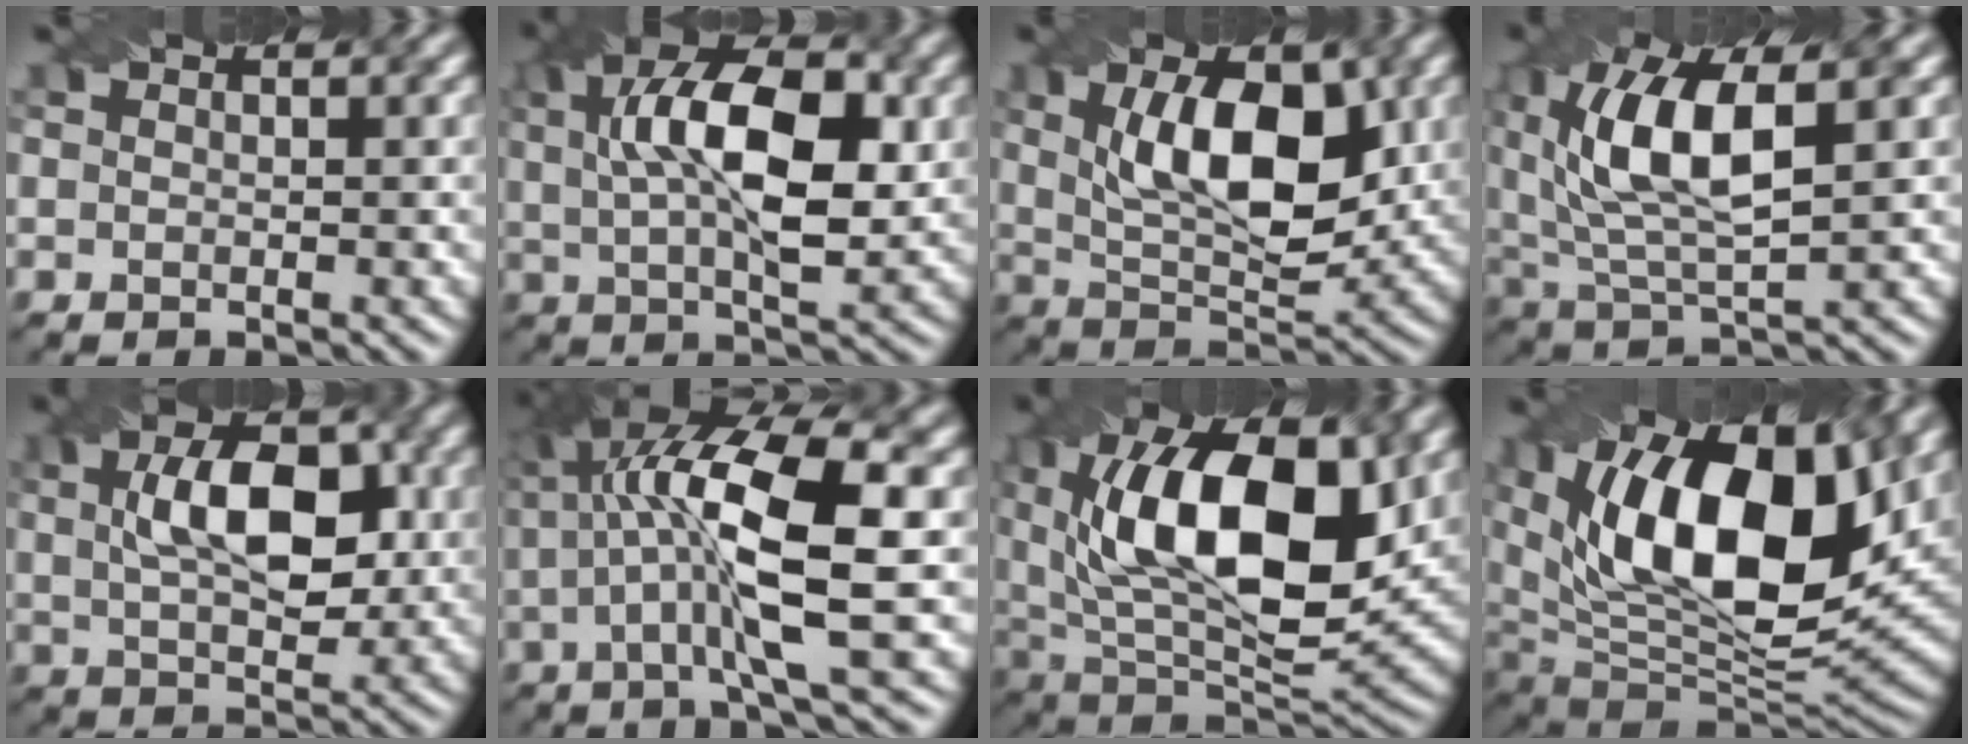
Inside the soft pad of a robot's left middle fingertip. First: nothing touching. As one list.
[{"total": 10.4, "force": [1.5, 4.4, 9.3], "torque": [-0.150, 0.020, 0.030]}, {"total": 9.8, "force": [1.5, 4.6, 8.5], "torque": [-0.132, 0.011, 0.032]}, {"total": 9.3, "force": [2.0, 3.9, 8.2], "torque": [-0.173, 0.014, 0.041]}, {"total": 7.6, "force": [1.0, 4.0, 6.4], "torque": [-0.107, 0.019, 0.023]}, {"total": 10.3, "force": [0.4, 2.4, 10.0], "torque": [-0.174, 0.019, 0.018]}, {"total": 14.7, "force": [3.3, 7.4, 12.3], "torque": [-0.210, 0.009, 0.061]}, {"total": 15.7, "force": [4.4, 7.8, 12.8], "torque": [-0.210, 0.009, 0.073]}]